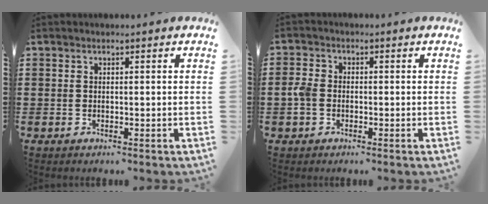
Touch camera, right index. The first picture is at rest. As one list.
[{"total": 2.6, "force": [-0.7, 2.0, 1.6], "torque": [-0.046, -0.002, -0.019]}]